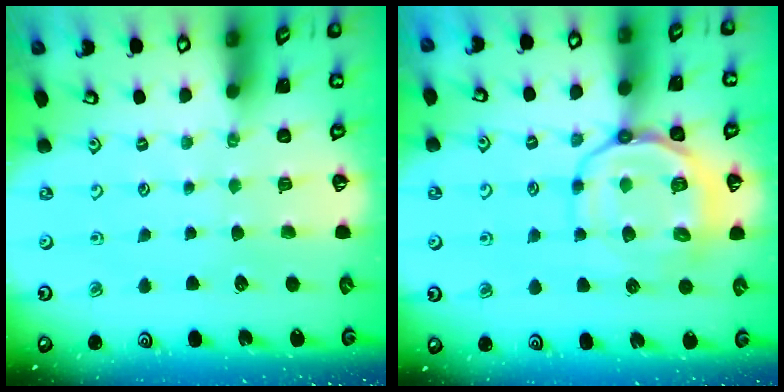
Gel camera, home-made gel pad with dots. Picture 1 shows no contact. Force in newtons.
{"total": 13.7, "press": 13.5, "slide": 1.7}